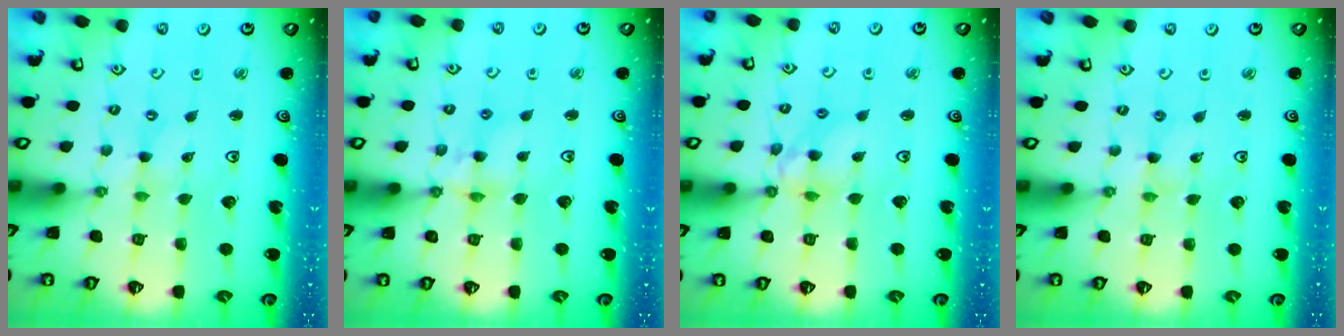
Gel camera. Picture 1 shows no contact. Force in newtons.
{"total": 5.7, "press": 5.7, "slide": 0.5}
{"total": 8.2, "press": 8.2, "slide": 0.6}
{"total": 1.6, "press": 1.6, "slide": 0.2}